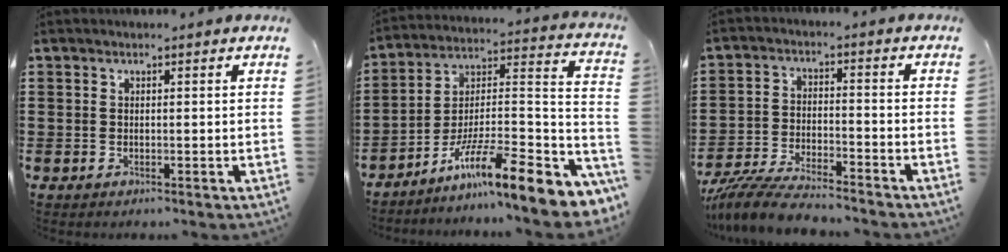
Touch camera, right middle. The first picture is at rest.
{"total": 12.1, "force": [-7.8, 1.4, 9.2], "torque": [-0.152, -0.006, -0.146]}
{"total": 7.4, "force": [-6.9, 0.8, 2.6], "torque": [-0.061, 0.001, -0.135]}